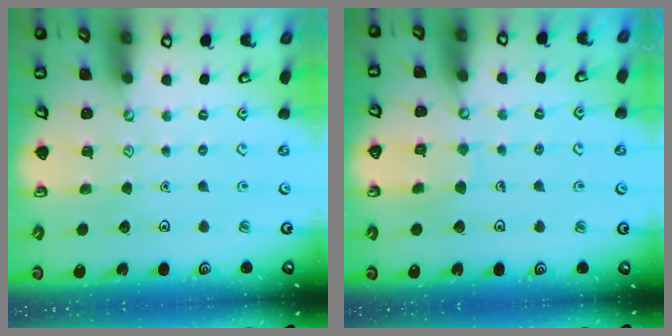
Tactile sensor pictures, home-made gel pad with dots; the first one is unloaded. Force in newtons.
{"total": 6.4, "press": 6.4, "slide": 0.3}